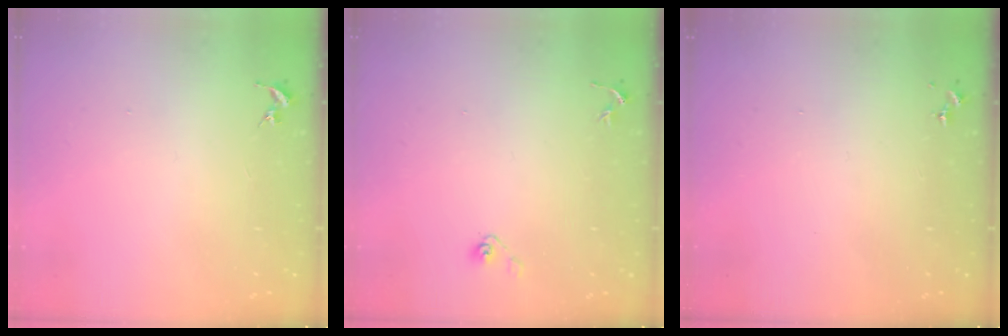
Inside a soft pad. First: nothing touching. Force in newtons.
{"total": 3.9, "press": 3.3, "slide": 2.0}
{"total": 0.0}